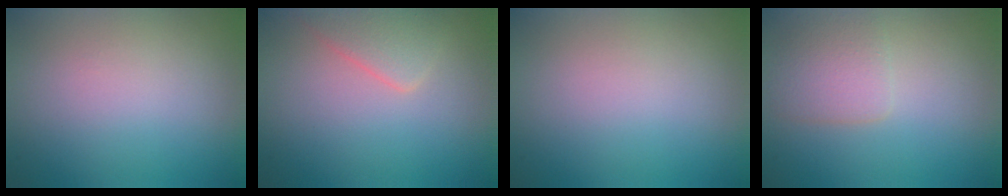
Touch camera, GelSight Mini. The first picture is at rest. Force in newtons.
{"total": 2.6, "press": 2.6, "slide": 0.0}
{"total": 0.0}
{"total": 2.5, "press": 2.5, "slide": 0.1}